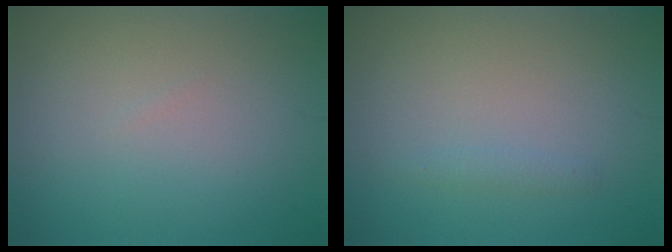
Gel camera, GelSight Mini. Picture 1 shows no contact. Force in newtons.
{"total": 0.8, "press": 0.8, "slide": 0.1}